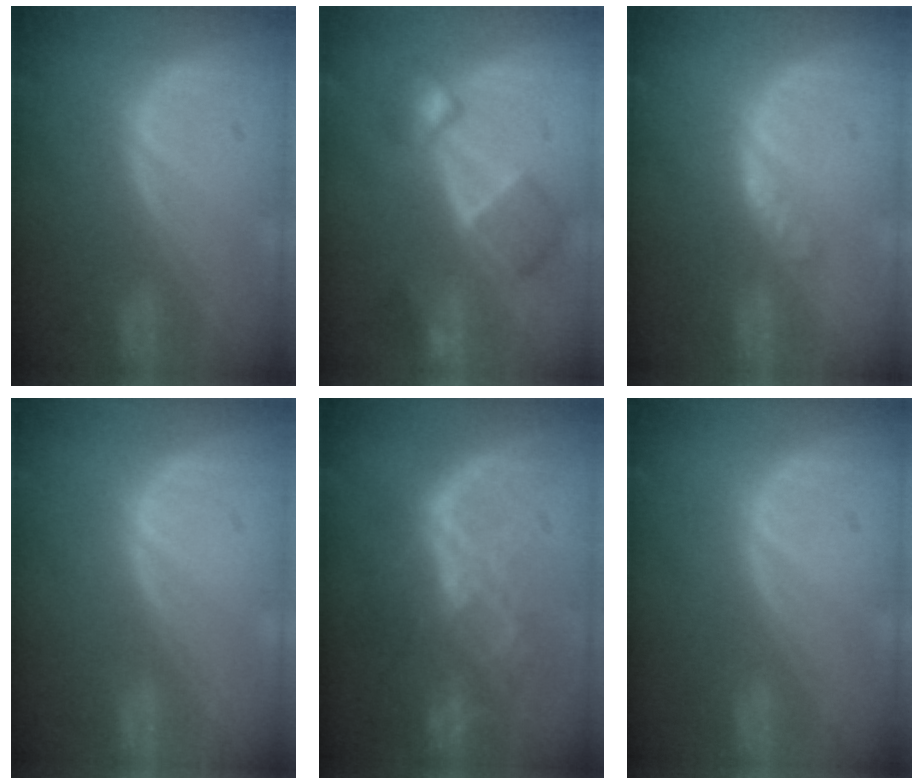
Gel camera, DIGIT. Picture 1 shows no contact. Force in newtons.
{"total": 7.1, "press": 6.9, "slide": 1.9}
{"total": 2.0, "press": 2.0, "slide": 0.1}
{"total": 0.0}
{"total": 8.9, "press": 7.5, "slide": 4.7}
{"total": 0.0}